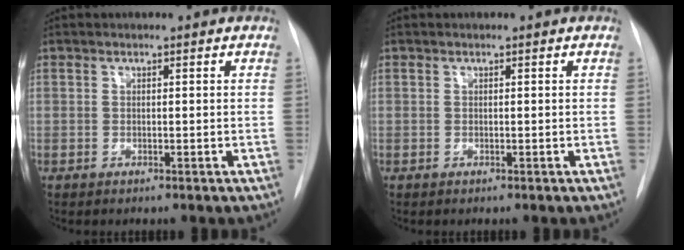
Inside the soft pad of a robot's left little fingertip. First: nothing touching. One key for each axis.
{"total": 0.0}